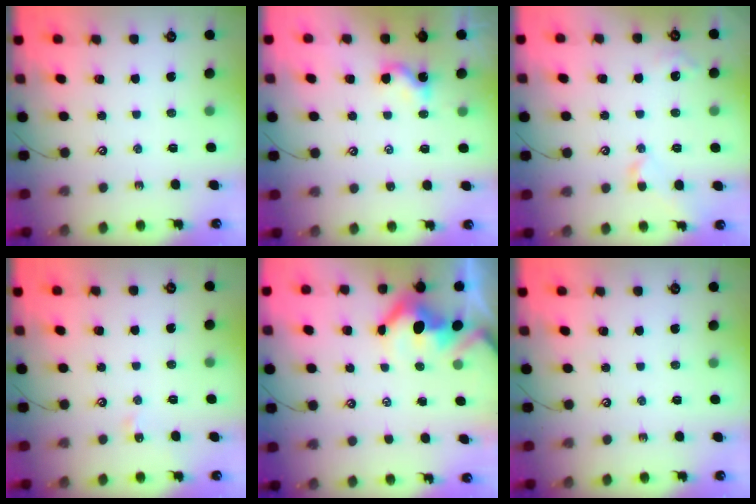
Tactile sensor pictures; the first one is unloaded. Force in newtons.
{"total": 1.2, "press": 1.2, "slide": 0.2}
{"total": 1.2, "press": 1.2, "slide": 0.2}
{"total": 4.0, "press": 3.9, "slide": 0.6}
{"total": 5.2, "press": 5.0, "slide": 1.1}
{"total": 0.0}